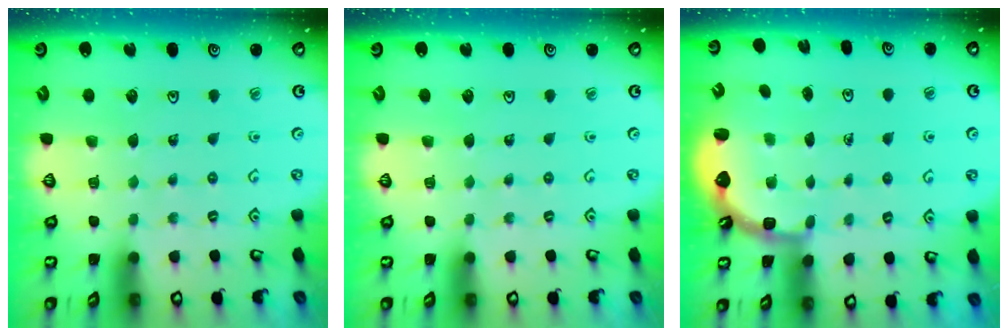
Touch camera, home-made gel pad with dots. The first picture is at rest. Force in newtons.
{"total": 0.0}
{"total": 2.5, "press": 2.1, "slide": 1.3}